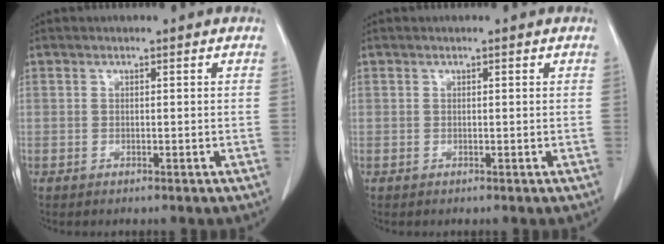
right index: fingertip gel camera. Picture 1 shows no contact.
{"total": 0.0}